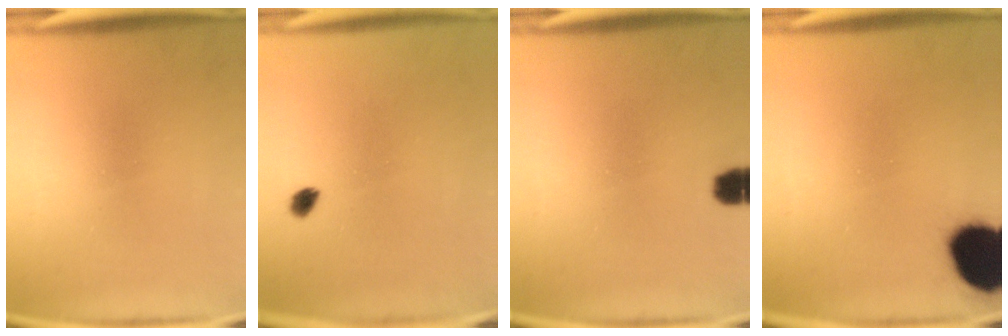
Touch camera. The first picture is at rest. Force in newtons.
{"total": 1.7}
{"total": 3.4}
{"total": 17.4}